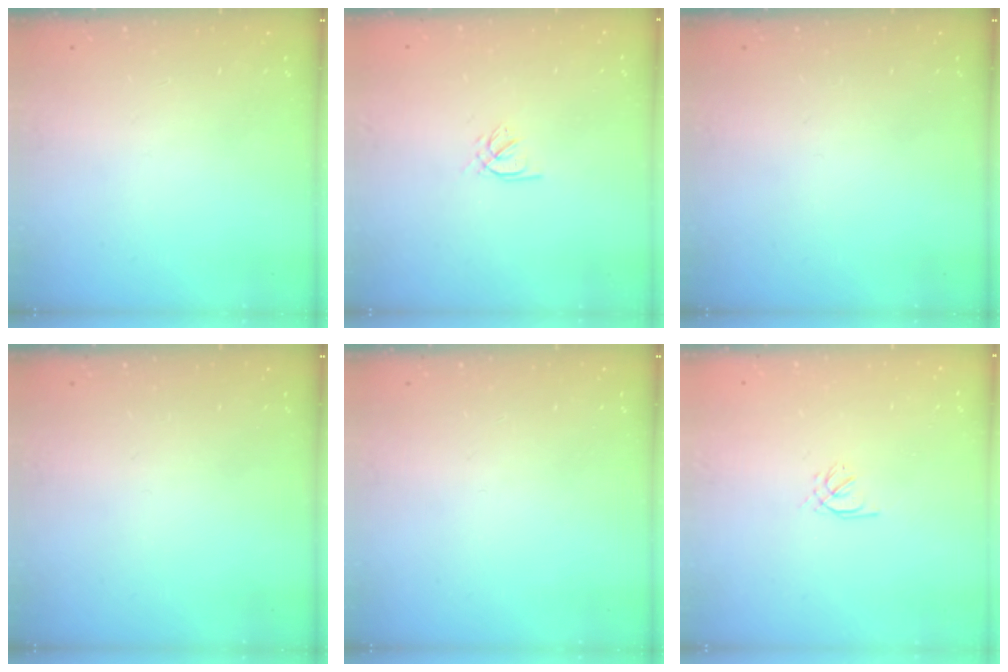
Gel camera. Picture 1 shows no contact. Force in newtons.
{"total": 2.1, "press": 2.0, "slide": 0.5}
{"total": 0.0}
{"total": 0.0}
{"total": 0.0}
{"total": 0.9, "press": 0.8, "slide": 0.4}